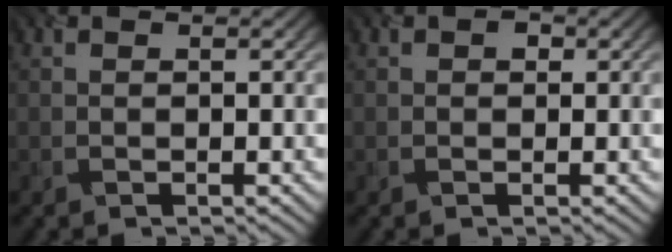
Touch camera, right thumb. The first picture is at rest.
{"total": 0.8, "force": [0.0, 0.8, 0.1], "torque": [0.000, -0.004, -0.001]}